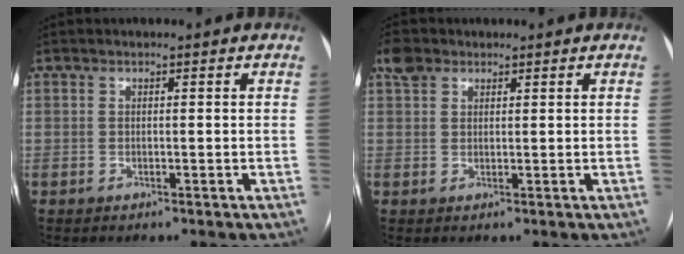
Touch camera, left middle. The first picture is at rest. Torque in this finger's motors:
{"motor_torque": [0.33, -0.30, 0.02, 0.00]}